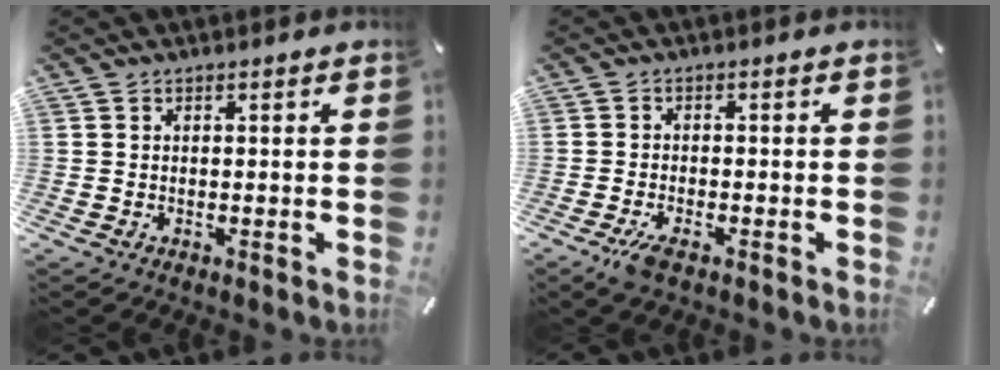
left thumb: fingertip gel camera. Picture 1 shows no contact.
{"total": 3.5, "force": [-2.2, 1.0, 2.5], "torque": [-0.050, 0.002, -0.040]}